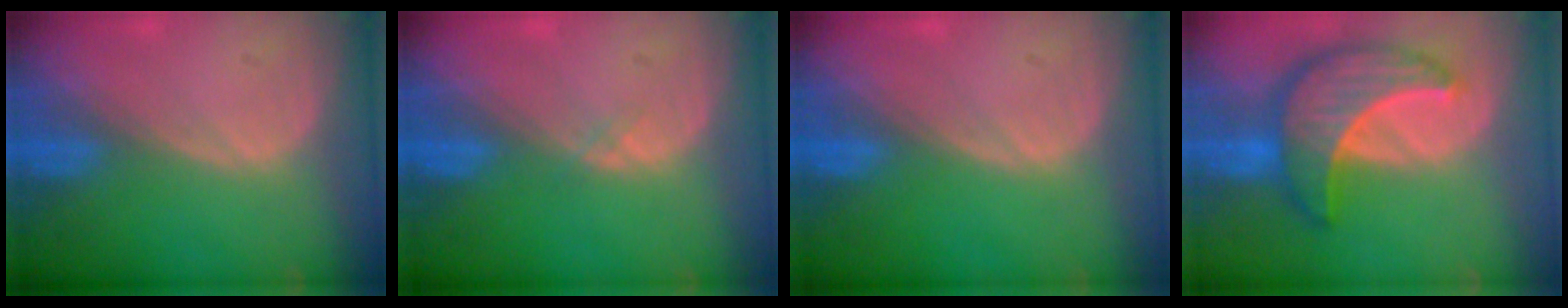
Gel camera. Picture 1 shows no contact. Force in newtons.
{"total": 0.6, "press": 0.5, "slide": 0.2}
{"total": 0.0}
{"total": 9.9, "press": 9.9, "slide": 0.8}